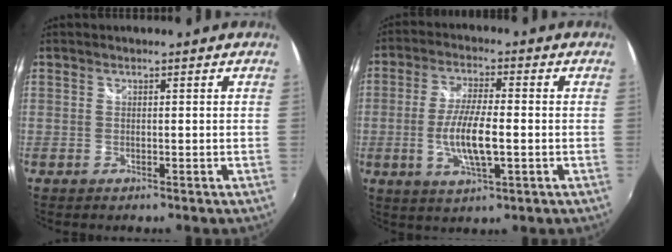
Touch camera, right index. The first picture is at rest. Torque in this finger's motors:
{"motor_torque": [0.51, 0.00, 0.61, 0.14]}